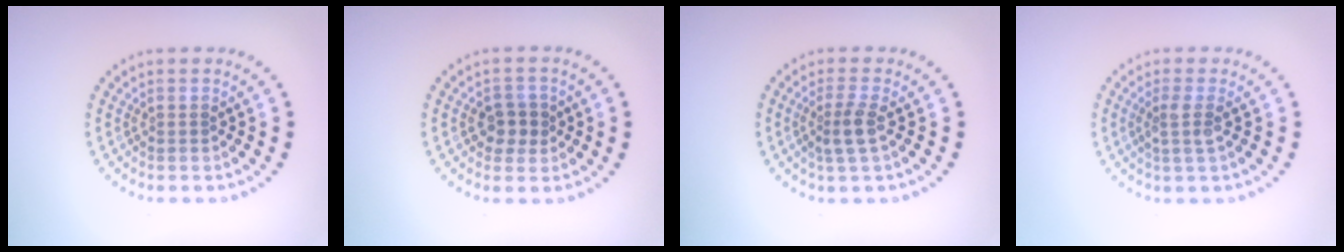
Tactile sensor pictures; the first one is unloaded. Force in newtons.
{"total": 2.2, "press": 2.1, "slide": 0.6}
{"total": 2.2, "press": 1.8, "slide": 1.3}
{"total": 1.8, "press": 1.4, "slide": 1.2}